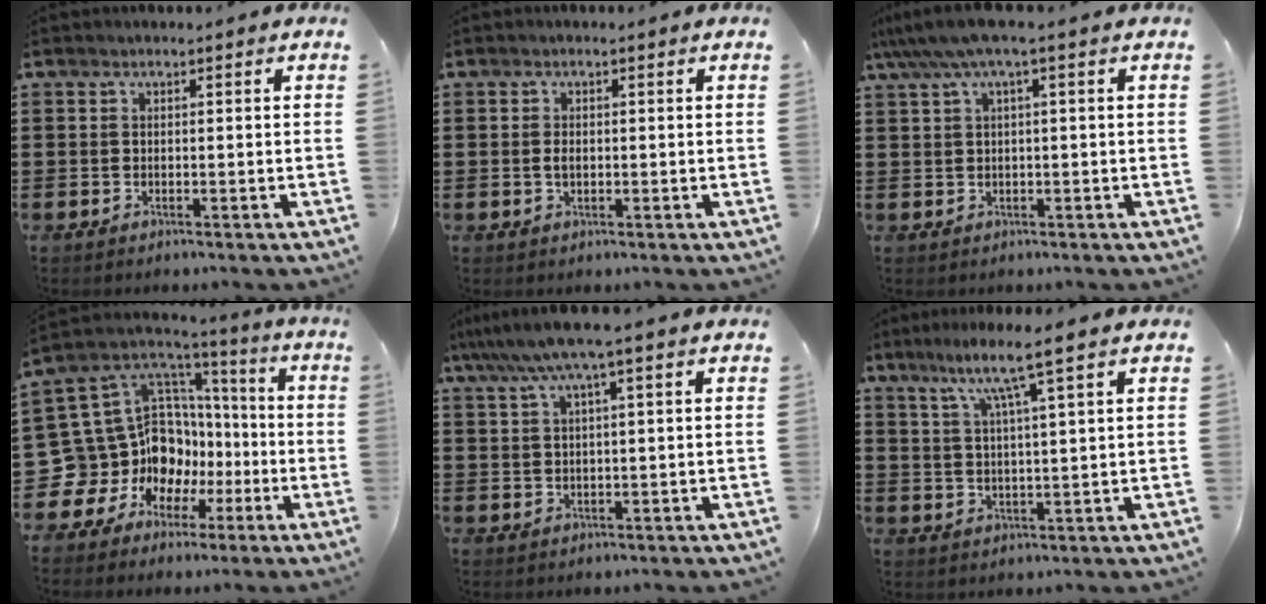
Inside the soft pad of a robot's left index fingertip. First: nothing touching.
{"total": 1.5, "force": [-0.1, 0.7, 1.3], "torque": [-0.027, 0.002, -0.002]}
{"total": 3.7, "force": [0.8, 0.4, 3.6], "torque": [-0.077, -0.004, 0.010]}
{"total": 15.4, "force": [-3.1, 14.1, 5.4], "torque": [-0.160, -0.041, -0.019]}
{"total": 5.4, "force": [2.9, -0.2, 4.5], "torque": [-0.095, -0.002, 0.049]}
{"total": 7.2, "force": [4.5, -0.2, 5.6], "torque": [-0.121, -0.009, 0.074]}